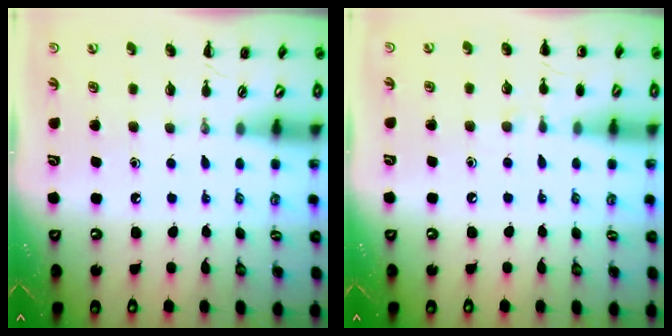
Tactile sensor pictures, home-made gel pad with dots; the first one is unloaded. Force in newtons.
{"total": 5.0, "press": 4.7, "slide": 1.7}